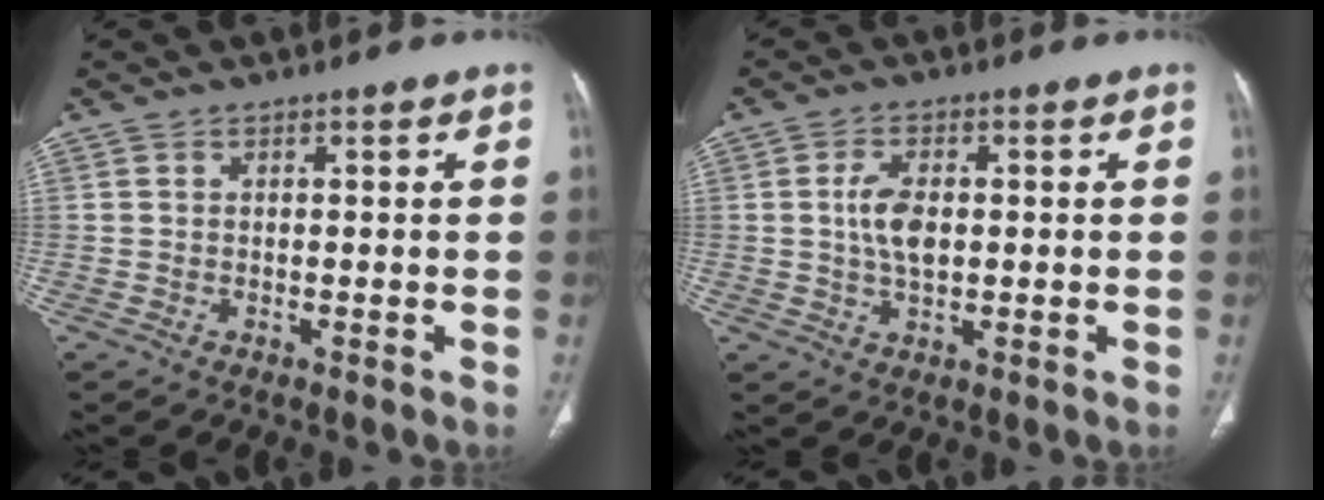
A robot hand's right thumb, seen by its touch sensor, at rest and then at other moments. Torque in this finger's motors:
{"motor_torque": [0.96, 0.88, 0.74, 0.40, 0.09]}